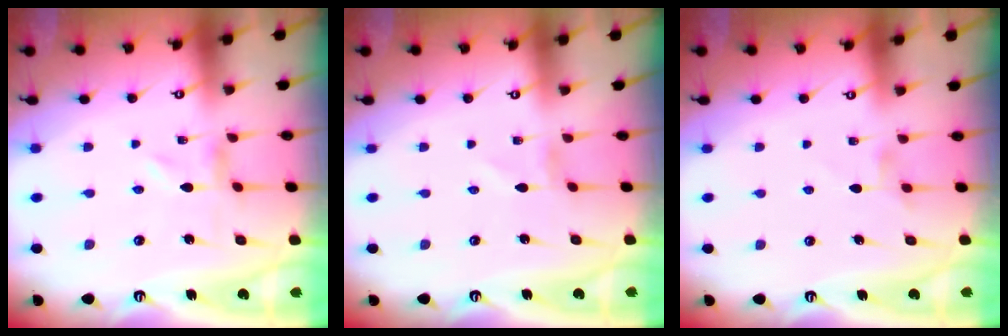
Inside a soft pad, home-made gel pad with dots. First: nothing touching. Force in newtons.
{"total": 0.0}
{"total": 2.3, "press": 2.3, "slide": 0.4}